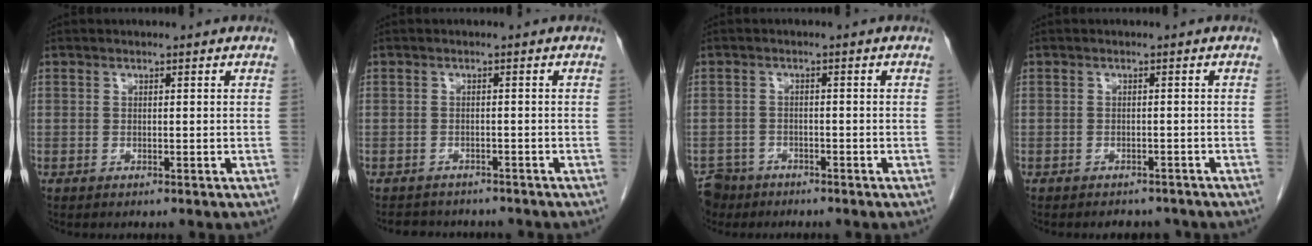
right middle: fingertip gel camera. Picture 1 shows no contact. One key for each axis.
{"total": 5.9, "fx": -5.4, "fy": 2.1, "fz": 1.3, "tx": -0.021, "ty": 0.000, "tz": -0.068}
{"total": 4.7, "fx": -3.8, "fy": 2.9, "fz": -0.1, "tx": 0.002, "ty": 0.000, "tz": -0.067}
{"total": 3.9, "fx": -3.5, "fy": 1.6, "fz": 0.7, "tx": -0.007, "ty": 0.000, "tz": -0.041}